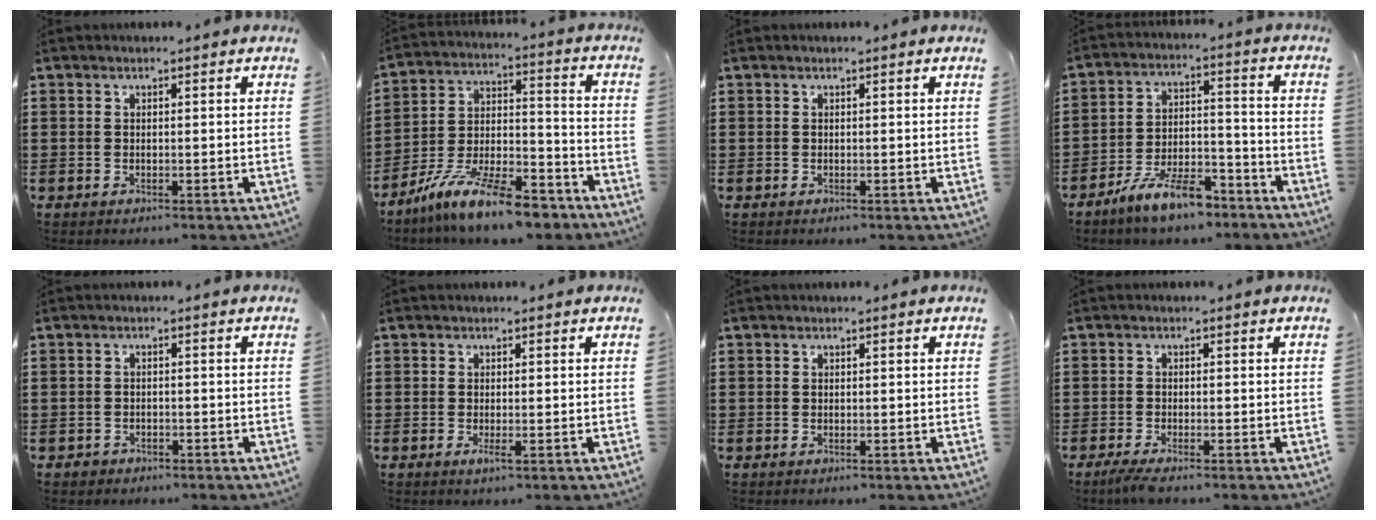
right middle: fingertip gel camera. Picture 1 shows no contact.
{"total": 12.9, "force": [-10.8, 2.0, 6.9], "torque": [-0.126, 0.032, -0.204]}
{"total": 0.0}
{"total": 9.3, "force": [-7.4, 2.4, 5.1], "torque": [-0.105, 0.015, -0.143]}
{"total": 1.2, "force": [-1.0, 0.6, 0.0], "torque": [-0.004, 0.002, -0.023]}
{"total": 0.9, "force": [-0.2, 0.1, 0.9], "torque": [-0.016, -0.004, -0.002]}
{"total": 0.0}
{"total": 1.9, "force": [-1.4, 0.0, 1.2], "torque": [-0.035, -0.007, -0.030]}